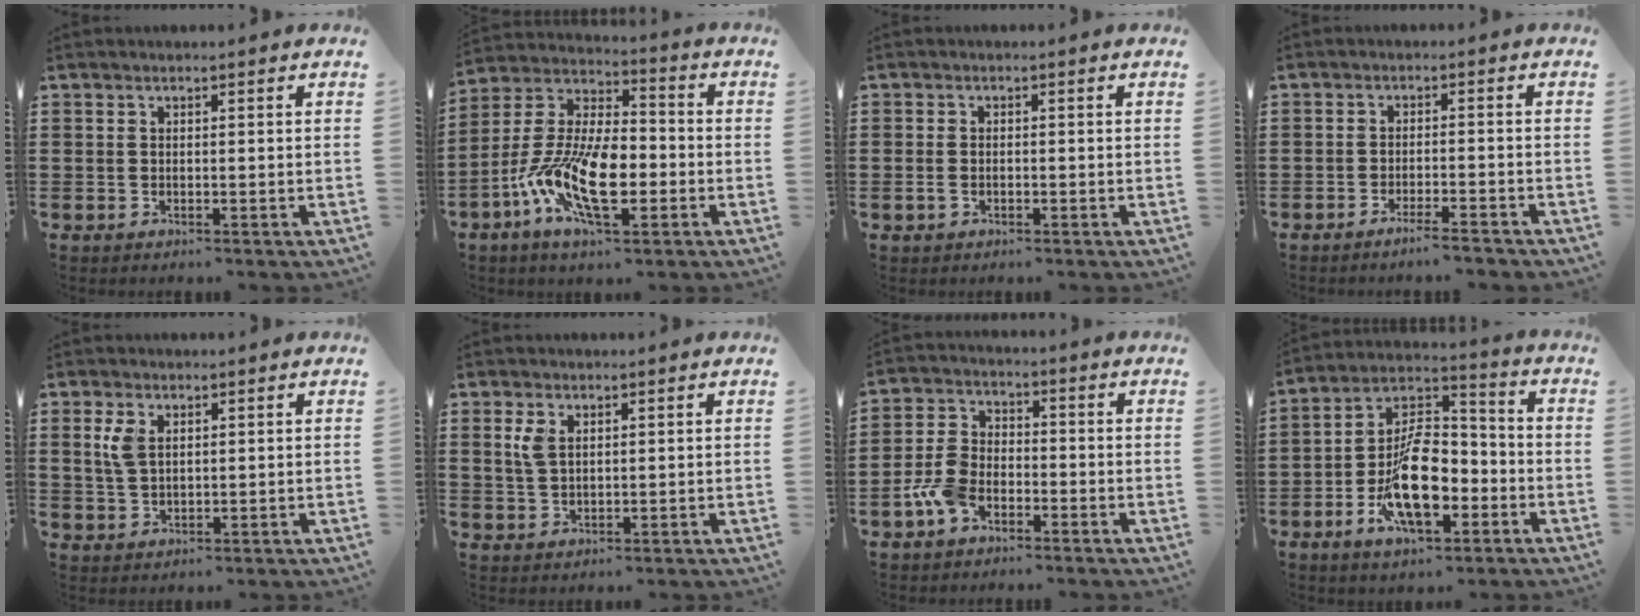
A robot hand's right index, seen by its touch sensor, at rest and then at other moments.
{"total": 13.5, "force": [-4.9, 5.8, 11.1], "torque": [-0.259, -0.008, -0.097]}
{"total": 1.3, "force": [-0.4, 0.8, 0.9], "torque": [-0.026, -0.001, -0.011]}
{"total": 2.8, "force": [-2.4, -0.1, 1.4], "torque": [-0.022, 0.001, -0.046]}
{"total": 3.5, "force": [1.3, 1.9, 2.6], "torque": [-0.057, 0.007, 0.024]}
{"total": 2.9, "force": [1.2, 1.6, 2.1], "torque": [-0.048, 0.006, 0.021]}
{"total": 5.9, "force": [-3.2, 3.4, 3.6], "torque": [-0.098, 0.006, -0.067]}
{"total": 13.0, "force": [-4.8, 6.5, 10.2], "torque": [-0.200, 0.006, -0.086]}